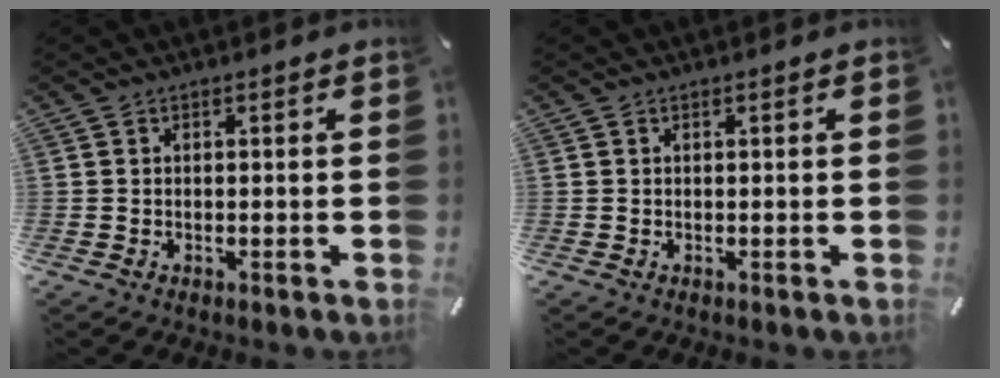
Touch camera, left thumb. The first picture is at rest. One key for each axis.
{"total": 0.0}